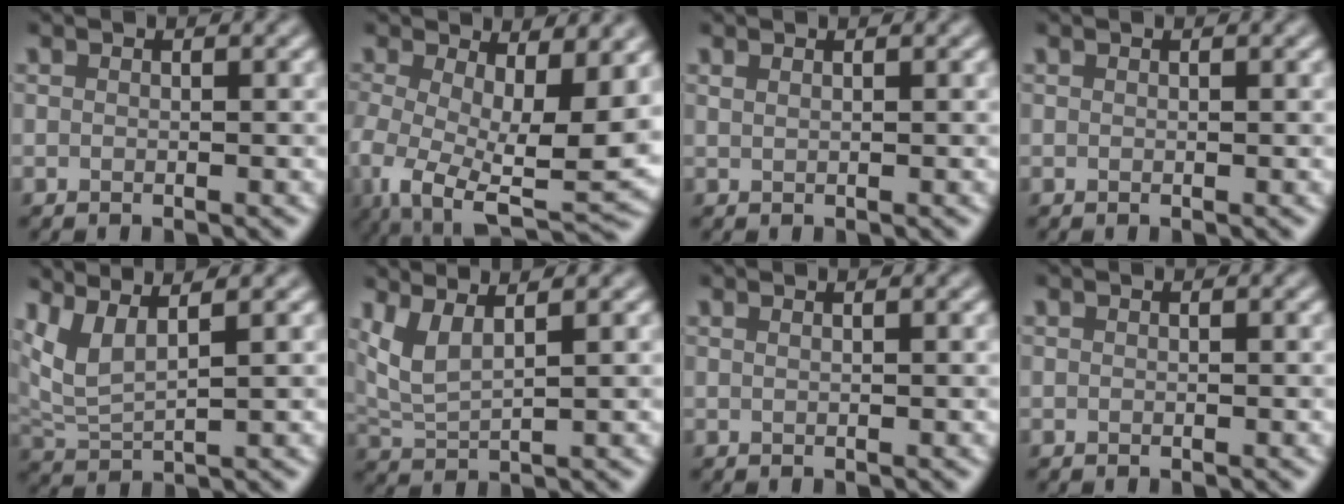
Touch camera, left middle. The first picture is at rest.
{"total": 12.3, "force": [-0.8, 5.7, 10.9], "torque": [-0.192, -0.031, -0.005]}
{"total": 0.9, "force": [0.7, 0.4, 0.5], "torque": [-0.004, -0.002, 0.005]}
{"total": 0.0}
{"total": 3.7, "force": [2.5, 0.9, 2.7], "torque": [-0.066, 0.004, 0.056]}
{"total": 3.4, "force": [2.1, 0.9, 2.5], "torque": [-0.058, 0.004, 0.047]}
{"total": 1.6, "force": [0.9, 0.7, 1.1], "torque": [-0.002, -0.004, -0.005]}
{"total": 0.0}